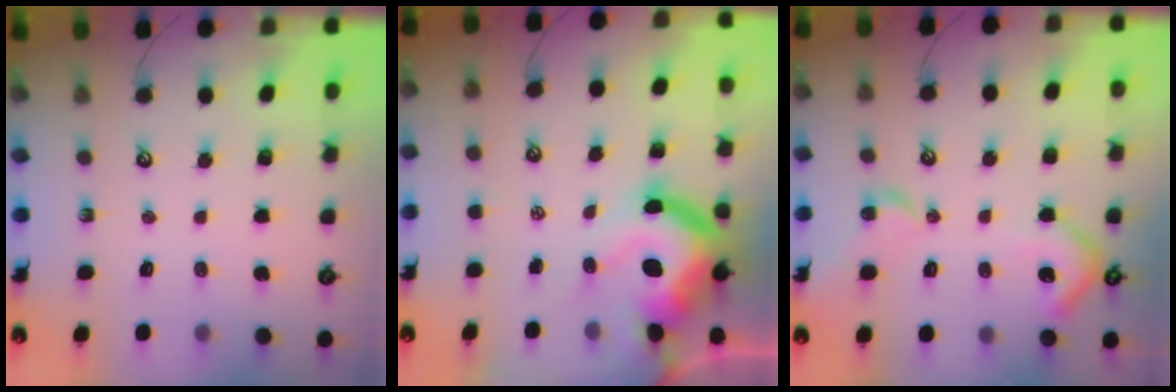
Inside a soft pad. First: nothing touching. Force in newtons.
{"total": 16.3, "press": 16.1, "slide": 2.7}
{"total": 8.6, "press": 8.6, "slide": 1.1}